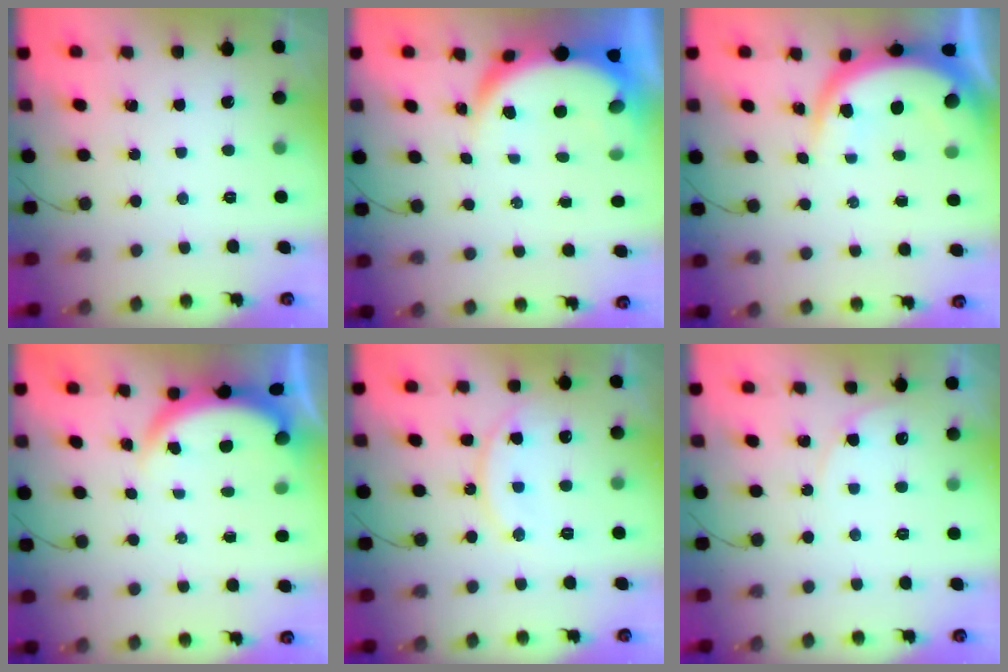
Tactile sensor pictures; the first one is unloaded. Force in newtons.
{"total": 7.8, "press": 7.7, "slide": 1.0}
{"total": 9.1, "press": 9.1, "slide": 0.7}
{"total": 4.2, "press": 3.9, "slide": 1.5}
{"total": 13.1, "press": 13.1, "slide": 1.1}
{"total": 3.6, "press": 3.6, "slide": 0.5}